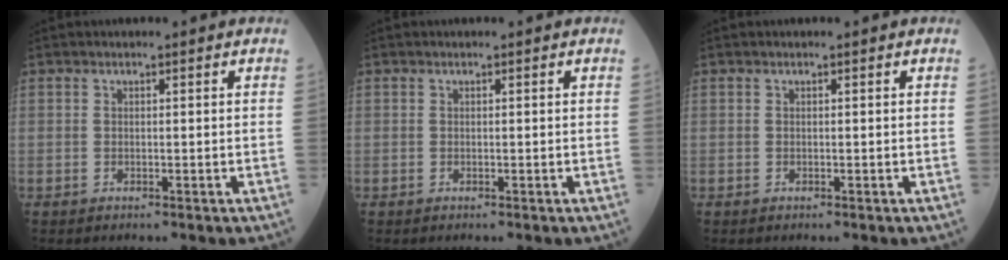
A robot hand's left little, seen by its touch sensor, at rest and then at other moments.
{"total": 0.0}
{"total": 0.0}